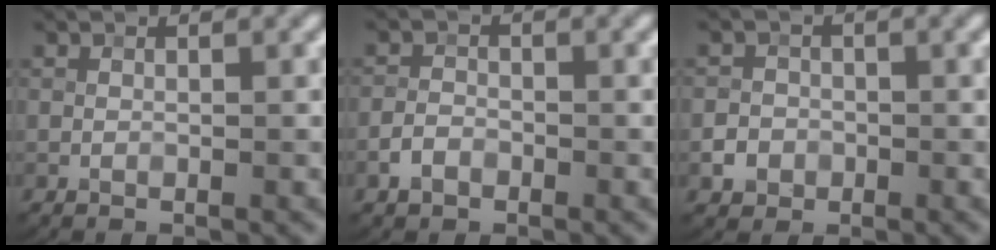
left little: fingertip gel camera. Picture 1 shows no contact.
{"total": 1.8, "force": [-1.1, 1.2, 0.8], "torque": [-0.009, 0.003, -0.024]}
{"total": 1.9, "force": [-0.7, 1.7, 0.4], "torque": [0.005, 0.000, -0.014]}